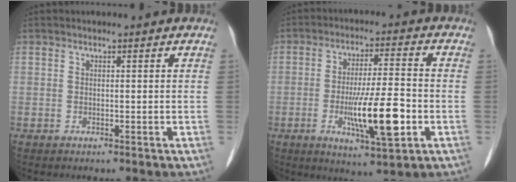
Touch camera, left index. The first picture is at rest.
{"total": 11.1, "force": [-3.2, 1.7, 10.5], "torque": [-0.187, -0.010, -0.050]}